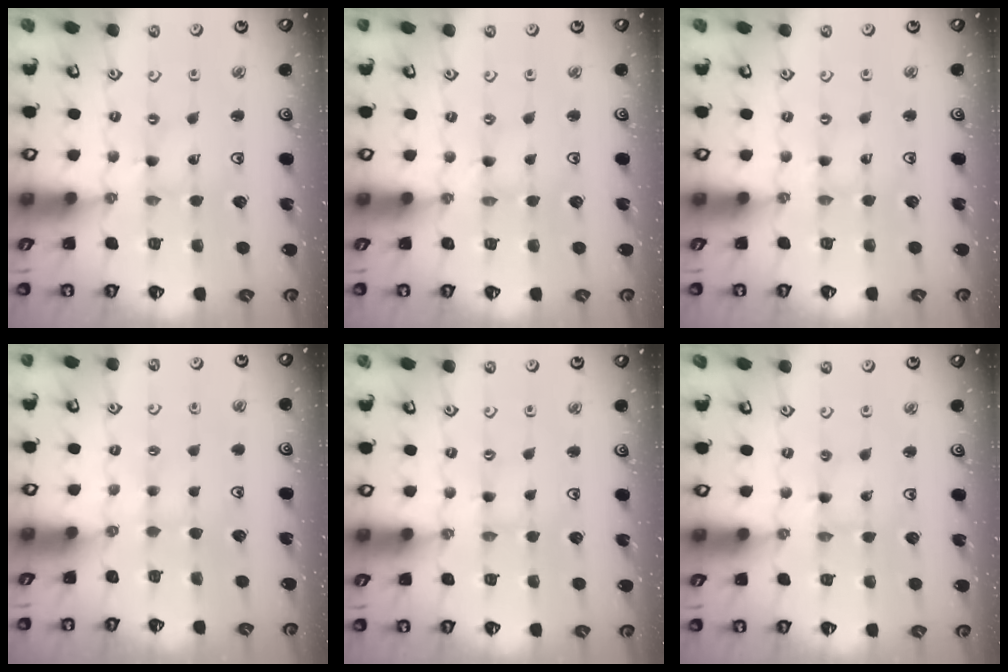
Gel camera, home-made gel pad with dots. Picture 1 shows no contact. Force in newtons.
{"total": 0.0}
{"total": 0.0}
{"total": 2.0, "press": 2.0, "slide": 0.4}
{"total": 0.5, "press": 0.5, "slide": 0.1}
{"total": 0.6, "press": 0.6, "slide": 0.1}